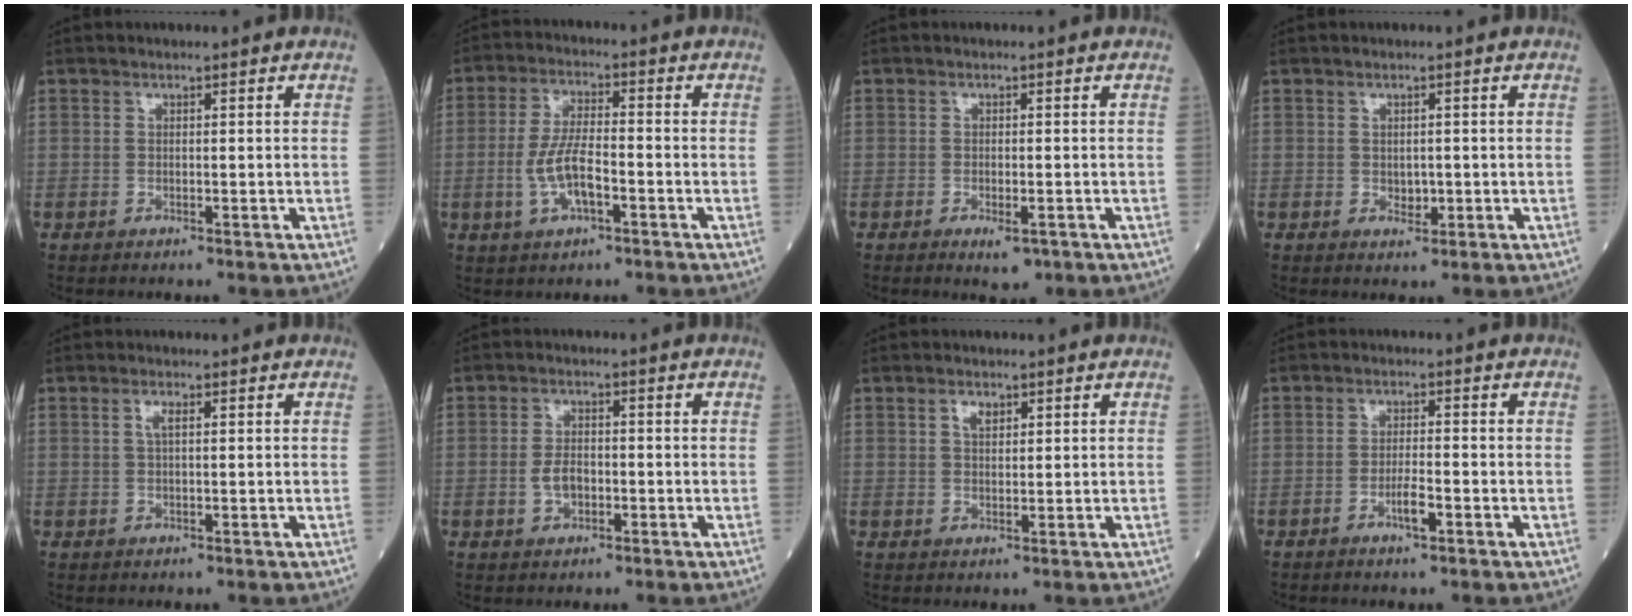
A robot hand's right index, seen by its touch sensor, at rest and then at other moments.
{"total": 7.1, "force": [-2.1, 2.1, 6.4], "torque": [-0.134, 0.003, -0.041]}
{"total": 2.7, "force": [-1.4, 0.9, 2.1], "torque": [-0.030, -0.002, -0.016]}
{"total": 1.6, "force": [-0.1, 1.1, 1.1], "torque": [-0.014, 0.000, 0.002]}
{"total": 1.4, "force": [0.5, 0.3, 1.3], "torque": [-0.028, 0.003, 0.007]}
{"total": 3.3, "force": [-1.0, 1.9, 2.6], "torque": [-0.051, 0.002, -0.018]}
{"total": 2.0, "force": [1.0, 1.0, 1.3], "torque": [-0.024, 0.002, 0.019]}
{"total": 3.0, "force": [-1.6, 0.3, 2.5], "torque": [-0.046, 0.000, -0.030]}